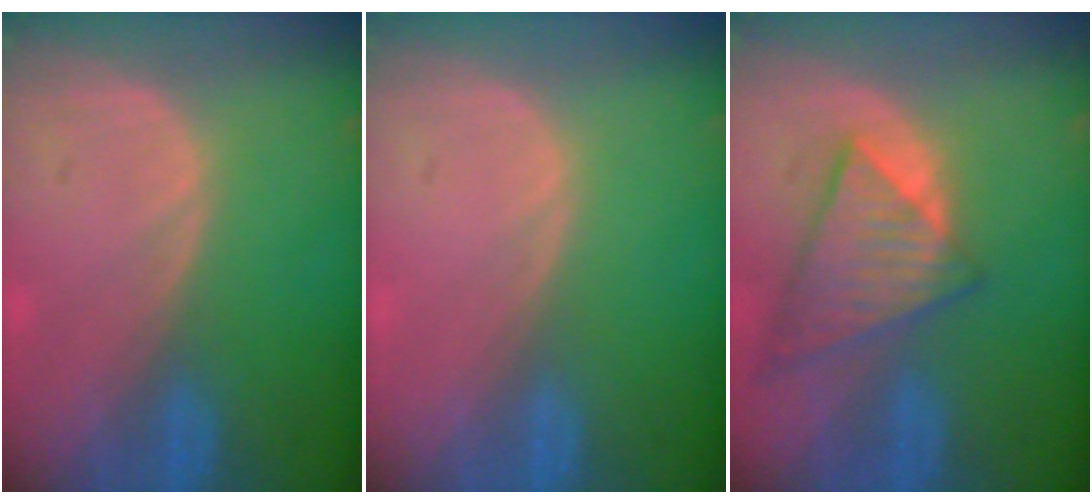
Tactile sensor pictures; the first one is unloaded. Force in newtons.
{"total": 0.0}
{"total": 8.8, "press": 7.6, "slide": 4.3}